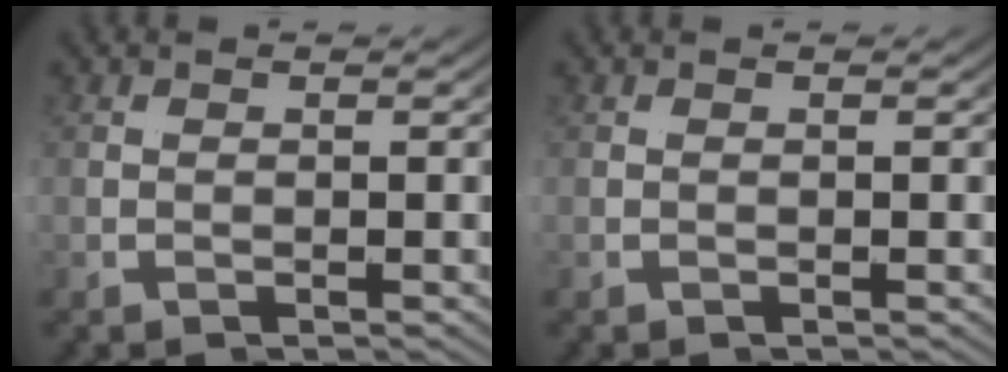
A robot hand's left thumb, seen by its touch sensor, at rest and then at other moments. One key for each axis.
{"total": 0.0}